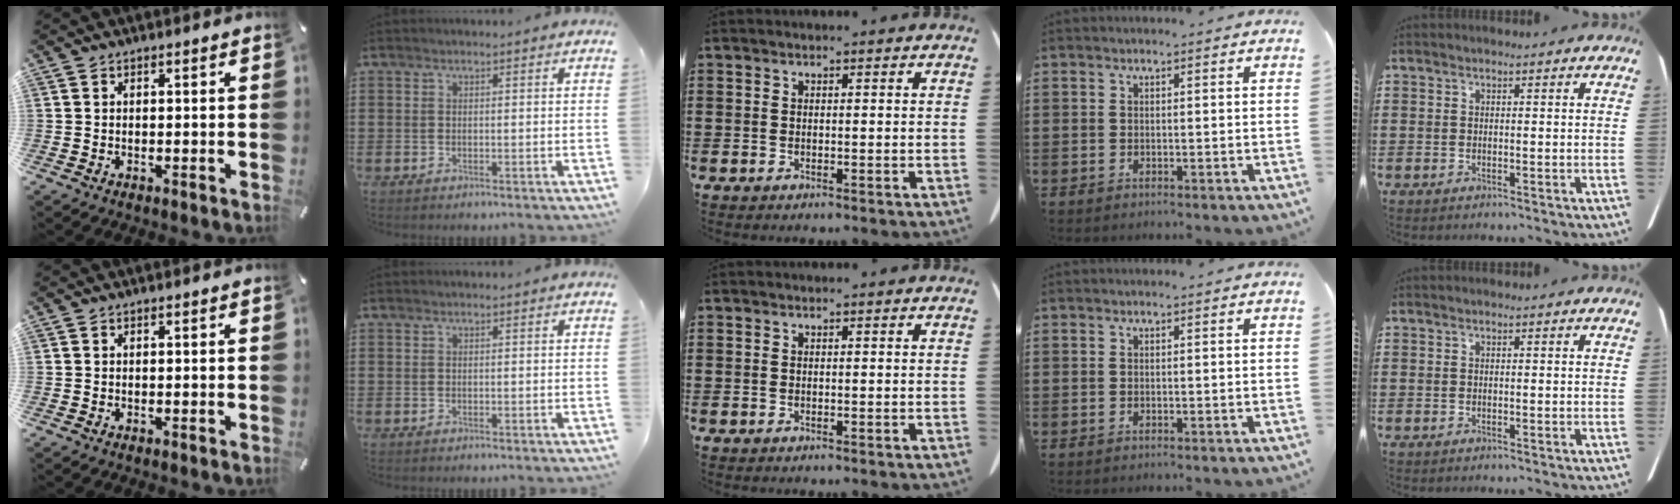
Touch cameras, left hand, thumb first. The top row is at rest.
{}